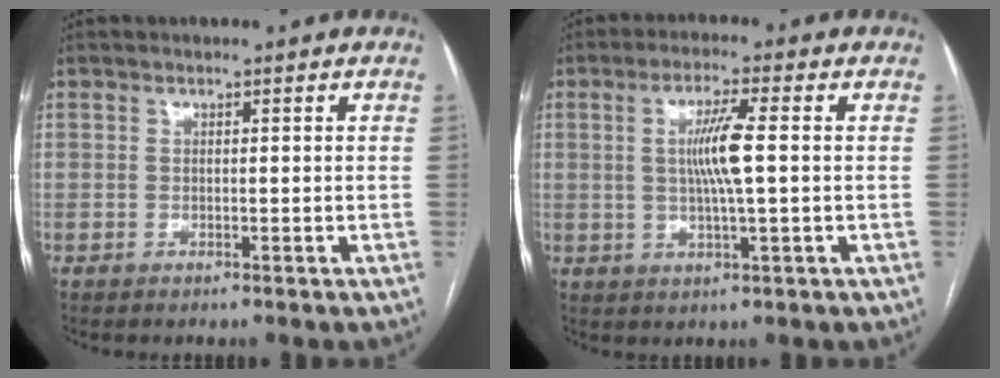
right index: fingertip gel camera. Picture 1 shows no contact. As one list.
[{"total": 6.5, "force": [0.6, 0.0, 6.5], "torque": [-0.124, -0.002, 0.011]}]